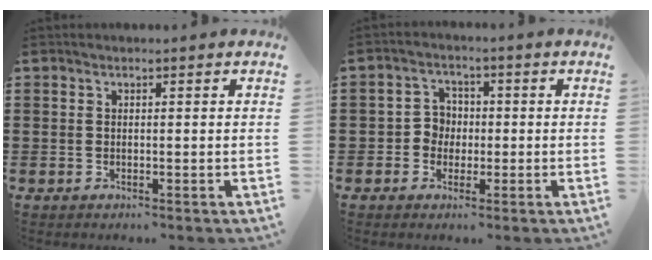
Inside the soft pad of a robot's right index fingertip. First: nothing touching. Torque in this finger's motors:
{"motor_torque": [0.30, -0.19, 0.05, 0.02]}